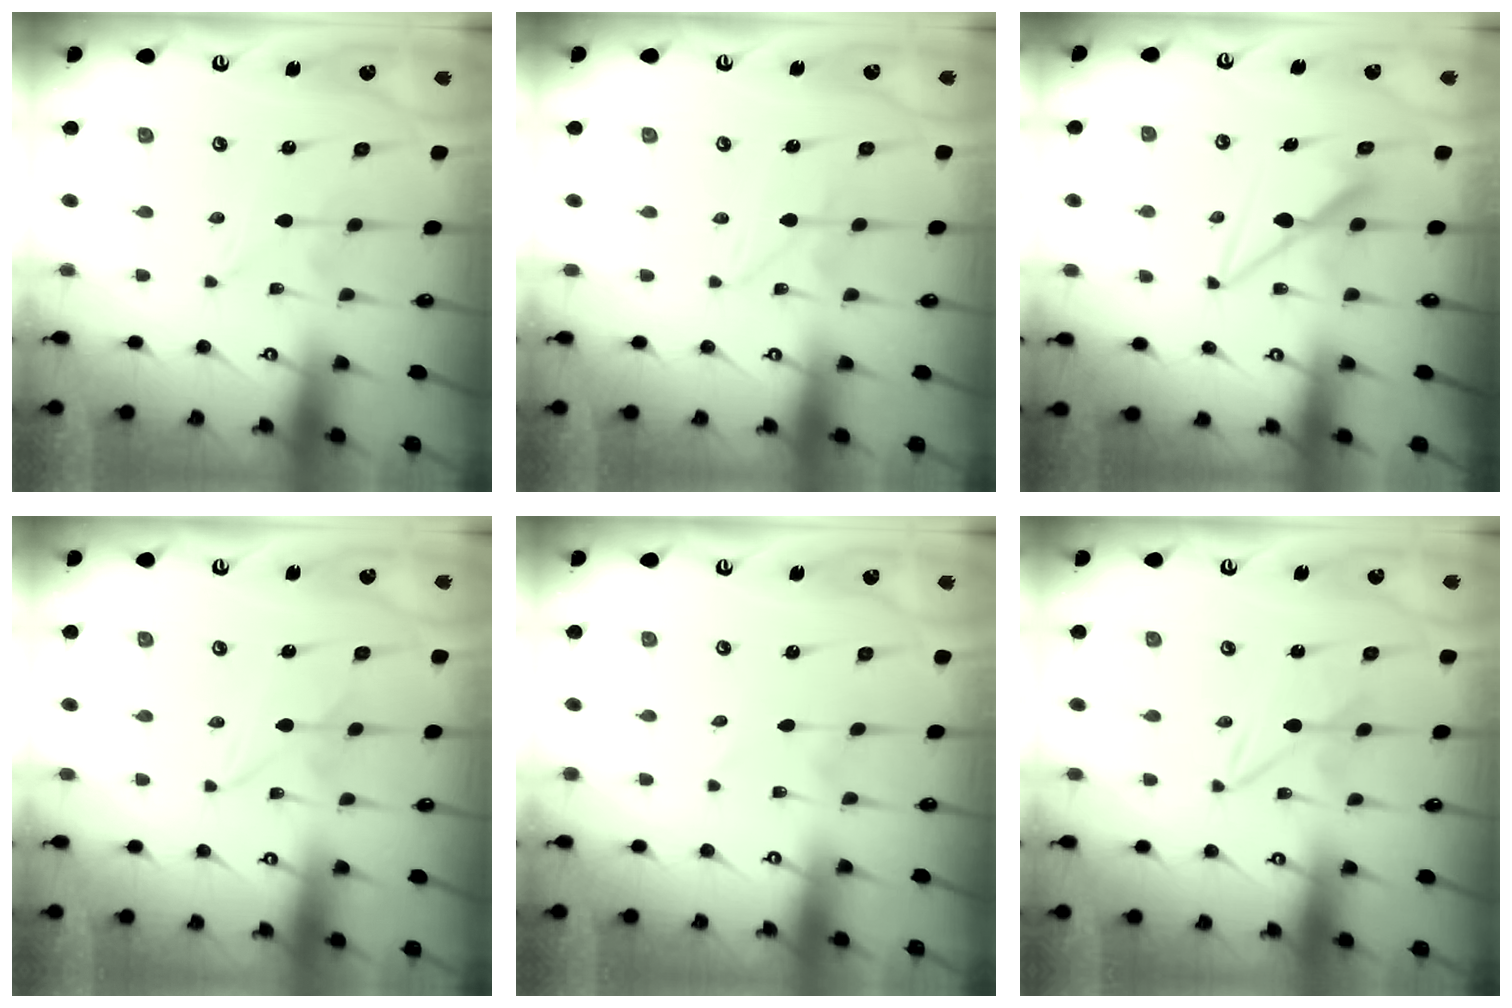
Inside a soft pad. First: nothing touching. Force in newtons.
{"total": 2.7, "press": 2.7, "slide": 0.2}
{"total": 8.2, "press": 8.2, "slide": 0.0}
{"total": 2.5, "press": 2.4, "slide": 0.4}
{"total": 2.5, "press": 2.5, "slide": 0.2}
{"total": 1.6, "press": 1.6, "slide": 0.1}